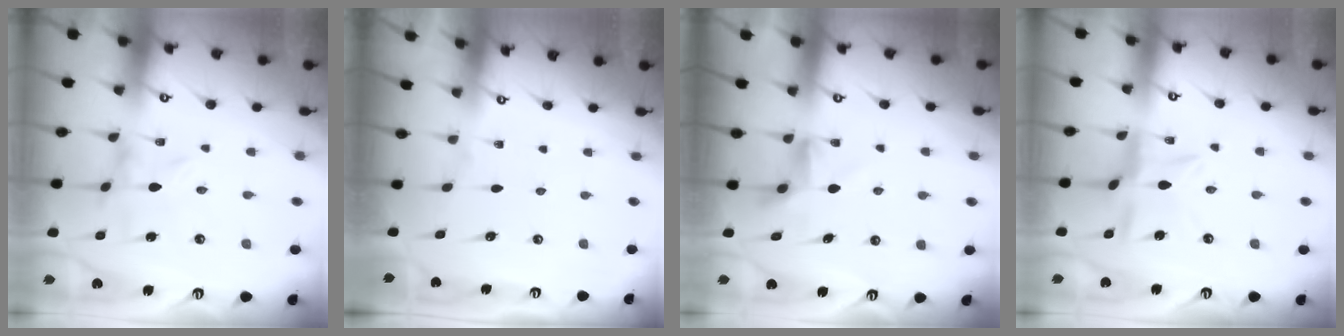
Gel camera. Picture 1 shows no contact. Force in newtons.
{"total": 0.0}
{"total": 3.5, "press": 3.3, "slide": 1.0}
{"total": 7.8, "press": 7.7, "slide": 0.8}